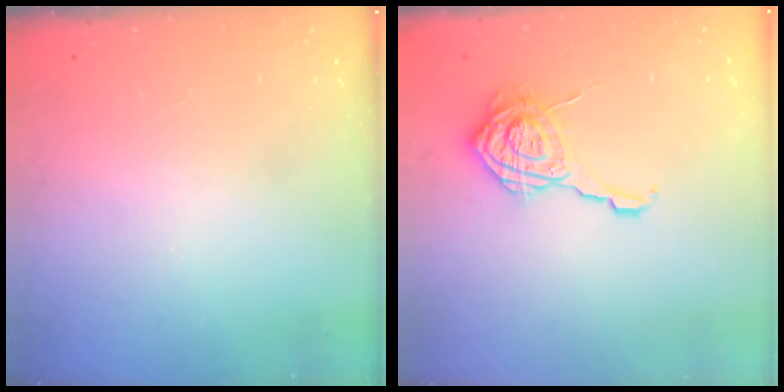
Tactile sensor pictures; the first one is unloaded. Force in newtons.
{"total": 11.7, "press": 11.6, "slide": 0.7}